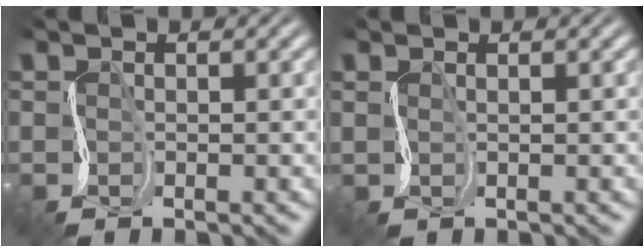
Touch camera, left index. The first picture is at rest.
{"total": 0.9, "force": [0.9, 0.1, -0.1], "torque": [0.001, 0.004, 0.012]}